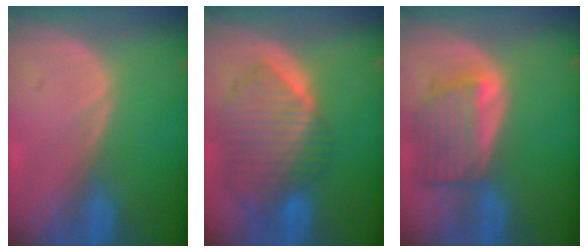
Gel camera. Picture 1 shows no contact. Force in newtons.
{"total": 10.3, "press": 9.0, "slide": 5.1}
{"total": 7.2, "press": 6.7, "slide": 2.8}